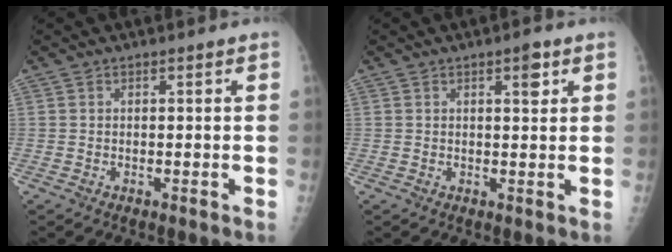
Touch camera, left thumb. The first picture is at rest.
{"total": 2.7, "force": [1.4, 1.0, 2.0], "torque": [-0.017, -0.004, 0.018]}